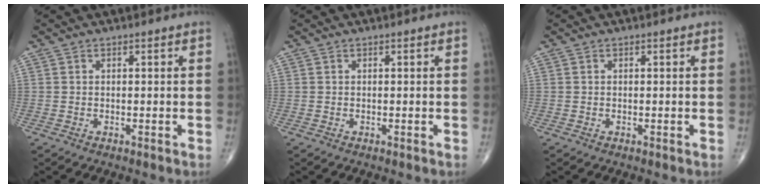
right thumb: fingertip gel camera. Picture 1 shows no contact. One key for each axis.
{"total": 0.0}
{"total": 0.0}